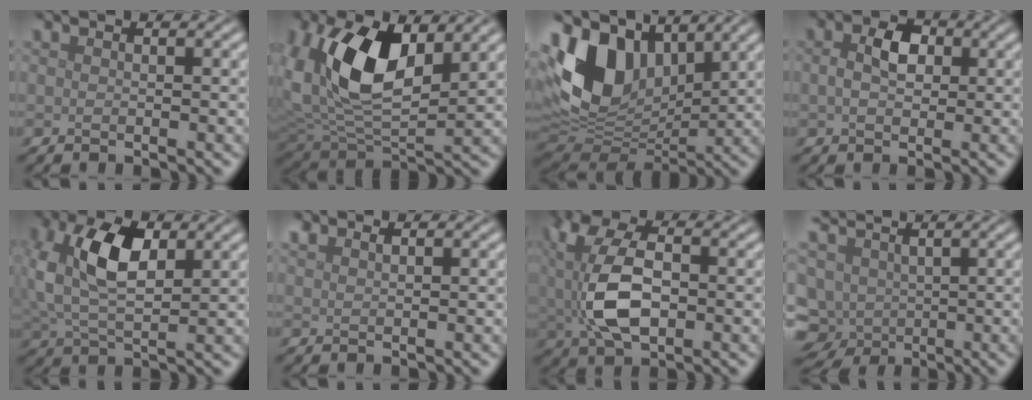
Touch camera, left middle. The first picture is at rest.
{"total": 11.8, "force": [3.6, 6.5, 9.2], "torque": [-0.179, -0.002, 0.057]}
{"total": 12.5, "force": [4.8, 8.4, 8.0], "torque": [-0.182, 0.013, 0.089]}
{"total": 3.2, "force": [0.5, 2.2, 2.2], "torque": [-0.048, 0.006, 0.004]}
{"total": 7.7, "force": [2.1, 4.2, 6.1], "torque": [-0.127, 0.011, 0.036]}
{"total": 1.0, "force": [0.9, 0.3, 0.4], "torque": [-0.011, 0.001, 0.020]}
{"total": 7.7, "force": [0.2, 4.3, 6.4], "torque": [-0.144, 0.001, 0.002]}
{"total": 10.3, "force": [-1.8, 8.4, 5.6], "torque": [-0.128, 0.002, -0.028]}